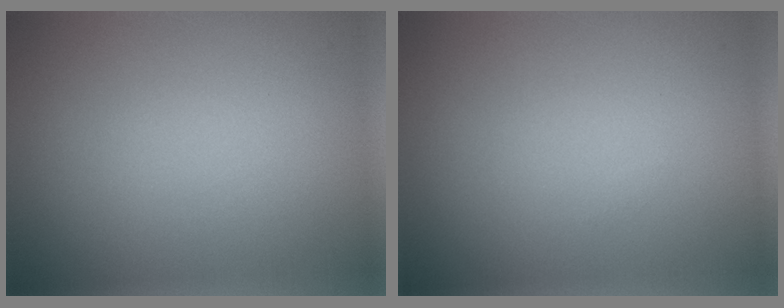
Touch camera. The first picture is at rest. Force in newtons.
{"total": 0.0}